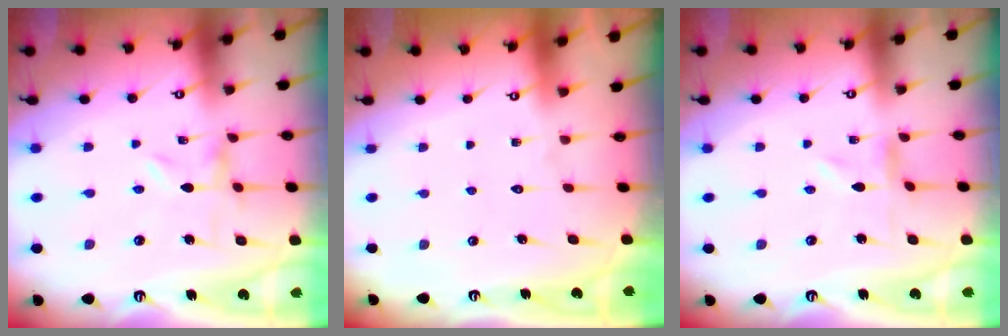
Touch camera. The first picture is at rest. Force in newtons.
{"total": 1.7, "press": 1.7, "slide": 0.1}
{"total": 0.0}